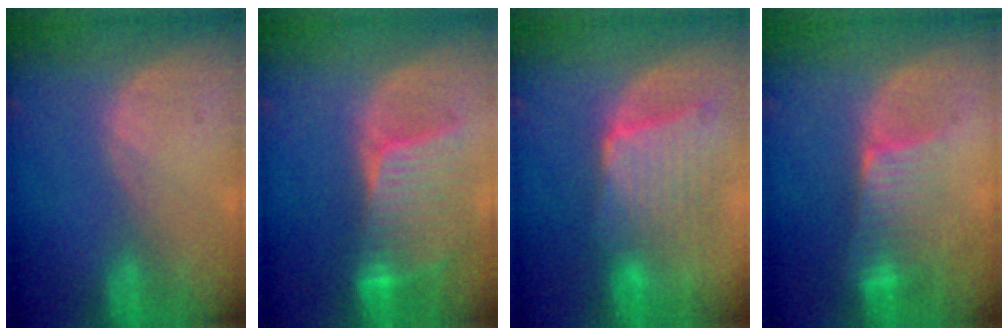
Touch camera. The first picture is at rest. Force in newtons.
{"total": 8.1, "press": 7.8, "slide": 2.3}
{"total": 9.6, "press": 8.7, "slide": 4.1}
{"total": 6.3, "press": 5.5, "slide": 3.1}